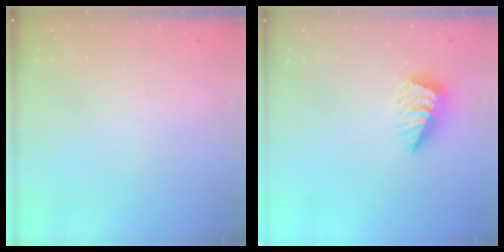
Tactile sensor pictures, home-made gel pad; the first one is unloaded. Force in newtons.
{"total": 3.0, "press": 2.9, "slide": 0.3}